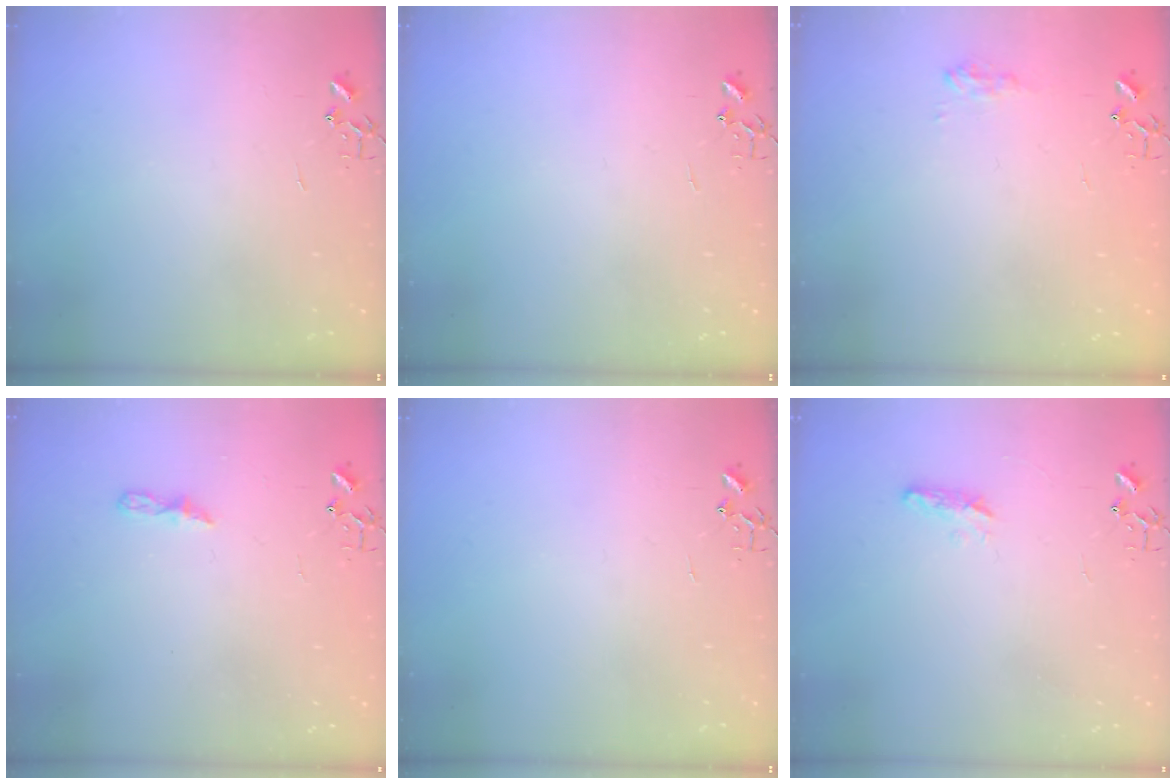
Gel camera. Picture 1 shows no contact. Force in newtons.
{"total": 0.0}
{"total": 7.8, "press": 7.8, "slide": 0.7}
{"total": 5.3, "press": 5.3, "slide": 0.6}
{"total": 0.0}
{"total": 6.5, "press": 6.4, "slide": 0.7}